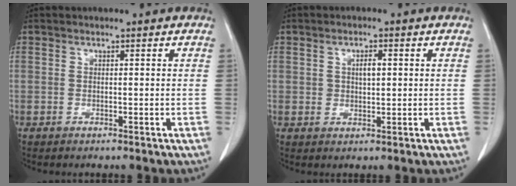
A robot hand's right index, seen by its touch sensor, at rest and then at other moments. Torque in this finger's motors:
{"motor_torque": [-0.05, -0.05, 0.10, 0.03]}